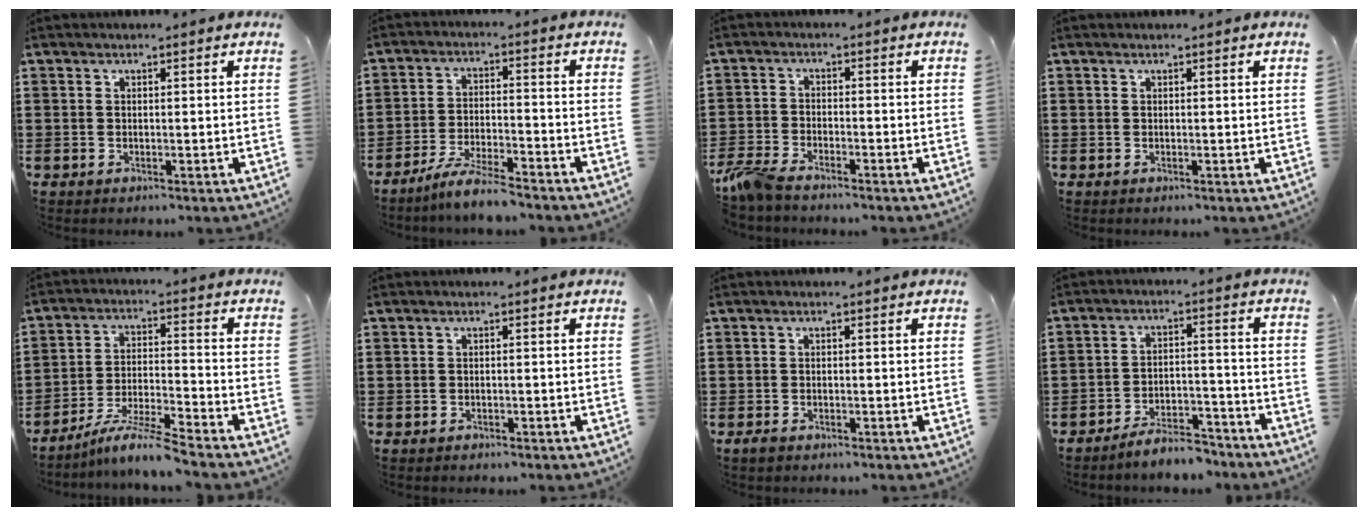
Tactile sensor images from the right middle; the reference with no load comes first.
{"total": 5.8, "force": [-5.3, 0.2, 2.4], "torque": [-0.052, -0.006, -0.102]}
{"total": 4.0, "force": [-3.6, 0.8, 1.7], "torque": [-0.062, -0.008, -0.080]}
{"total": 0.0}
{"total": 6.5, "force": [-5.9, -0.5, 2.7], "torque": [-0.055, -0.013, -0.115]}
{"total": 0.7, "force": [-0.7, 0.2, 0.0], "torque": [-0.002, 0.002, -0.015]}
{"total": 1.0, "force": [-0.8, 0.5, 0.4], "torque": [-0.017, -0.004, -0.019]}
{"total": 5.9, "force": [-5.6, 0.9, 1.4], "torque": [-0.020, 0.011, -0.109]}